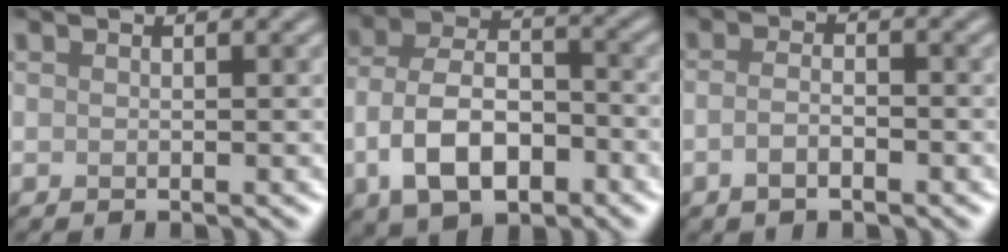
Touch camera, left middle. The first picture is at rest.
{"total": 8.3, "force": [-2.9, 5.0, 6.0], "torque": [-0.121, 0.000, -0.058]}
{"total": 1.9, "force": [-0.9, 0.8, 1.5], "torque": [-0.032, -0.001, -0.021]}